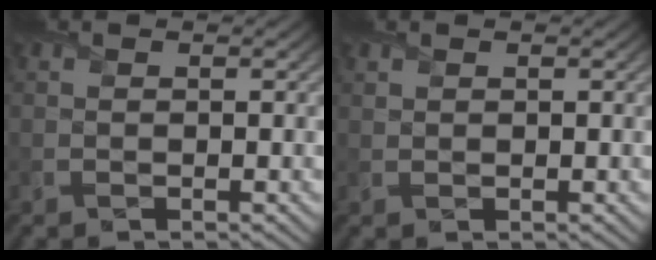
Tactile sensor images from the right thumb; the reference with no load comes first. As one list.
[{"total": 1.0, "force": [0.9, 0.4, 0.2], "torque": [-0.011, 0.000, 0.023]}]